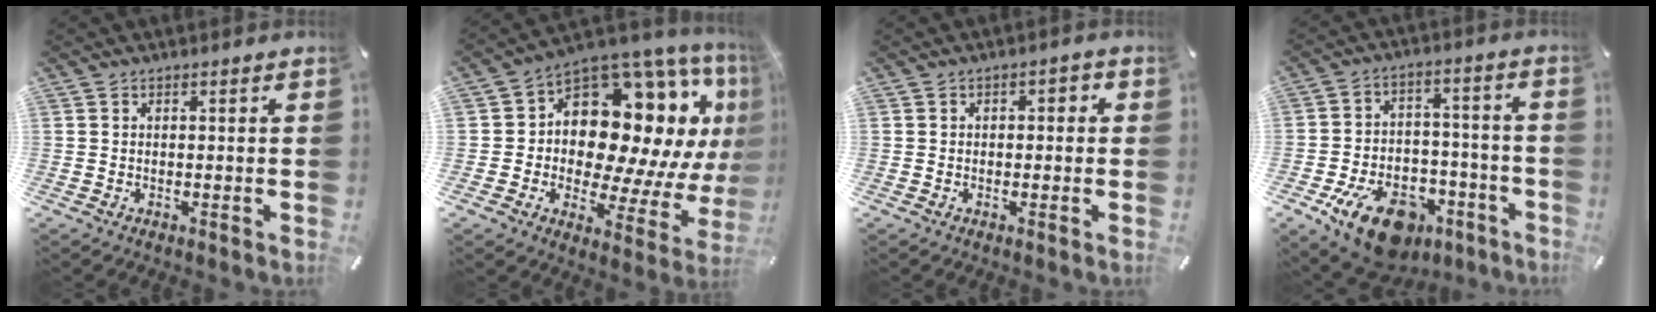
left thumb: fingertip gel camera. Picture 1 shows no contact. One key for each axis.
{"total": 18.5, "fx": 6.8, "fy": 12.2, "fz": 12.2, "tx": -0.191, "ty": -0.078, "tz": 0.118}
{"total": 1.7, "fx": -0.8, "fy": 1.2, "fz": 0.9, "tx": -0.017, "ty": 0.011, "tz": -0.019}
{"total": 14.3, "fx": -8.2, "fy": 8.8, "fz": 7.7, "tx": -0.107, "ty": 0.065, "tz": -0.133}